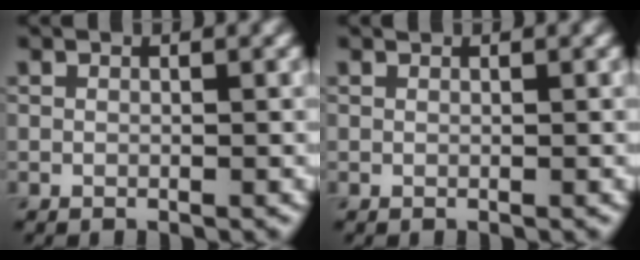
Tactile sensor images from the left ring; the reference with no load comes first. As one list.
[{"total": 0.0}]